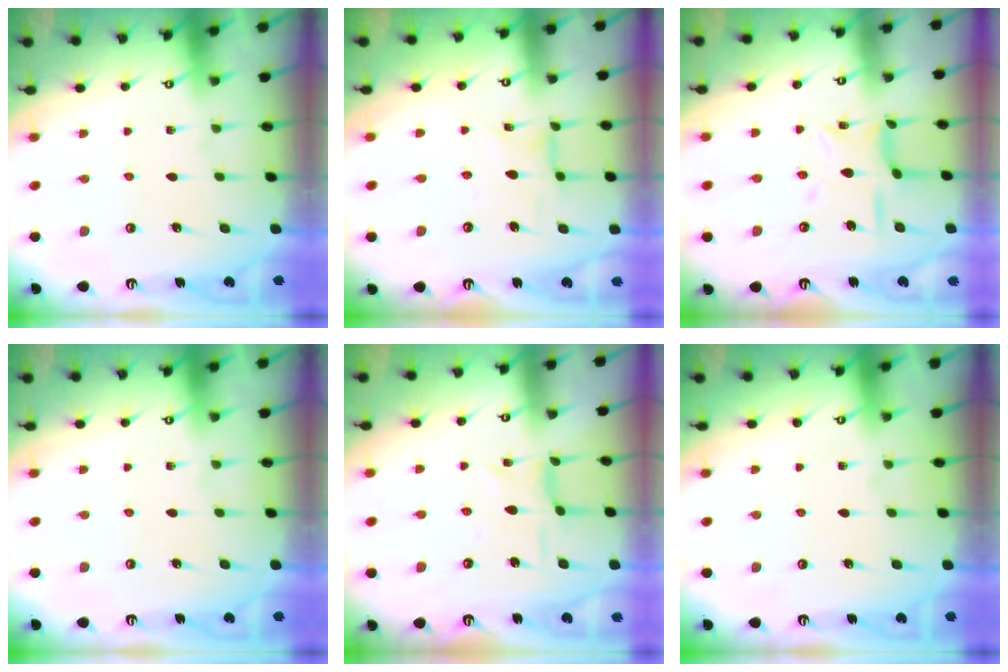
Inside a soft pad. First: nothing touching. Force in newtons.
{"total": 1.9, "press": 1.9, "slide": 0.3}
{"total": 8.4, "press": 8.3, "slide": 0.5}
{"total": 0.0}
{"total": 3.2, "press": 3.1, "slide": 0.7}
{"total": 0.0}